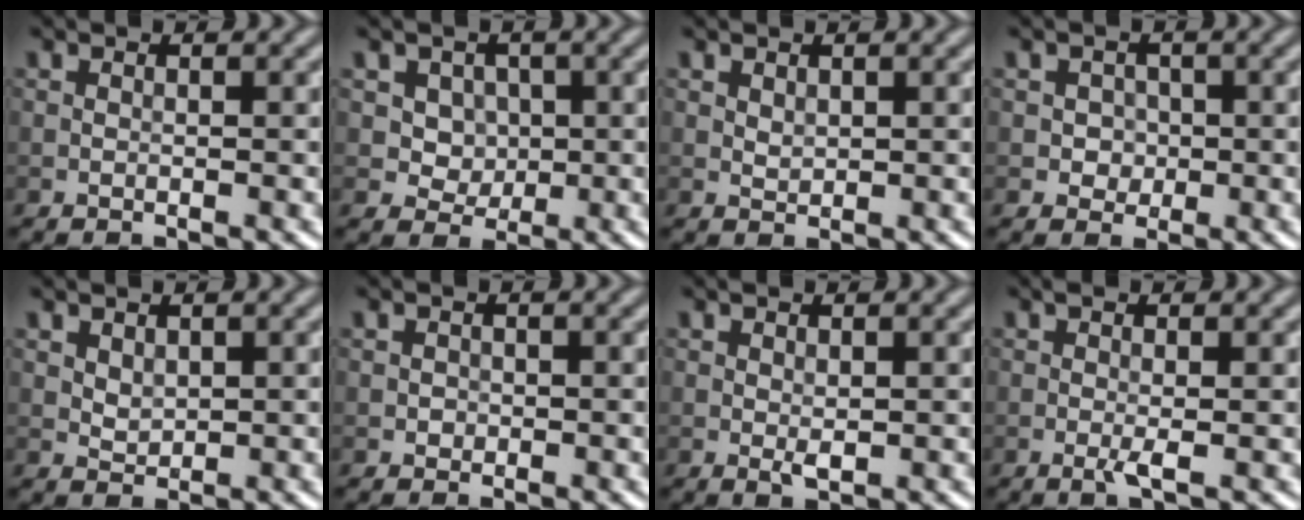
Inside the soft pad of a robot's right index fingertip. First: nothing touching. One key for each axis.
{"total": 3.4, "fx": 0.9, "fy": 2.9, "fz": 1.6, "tx": -0.028, "ty": -0.005, "tz": 0.021}
{"total": 0.8, "fx": 0.4, "fy": 0.5, "fz": 0.4, "tx": -0.011, "ty": -0.003, "tz": 0.012}
{"total": 1.6, "fx": -0.2, "fy": 1.6, "fz": 0.5, "tx": 0.005, "ty": -0.002, "tz": -0.006}
{"total": 1.3, "fx": 0.7, "fy": 0.9, "fz": 0.6, "tx": -0.014, "ty": -0.003, "tz": 0.017}
{"total": 0.6, "fx": 0.0, "fy": 0.6, "fz": 0.1, "tx": 0.003, "ty": -0.003, "tz": -0.002}
{"total": 1.2, "fx": 0.1, "fy": 0.5, "fz": 1.0, "tx": -0.019, "ty": -0.001, "tz": 0.002}
{"total": 1.5, "fx": -0.2, "fy": 0.1, "fz": 1.5, "tx": -0.032, "ty": -0.002, "tz": -0.006}